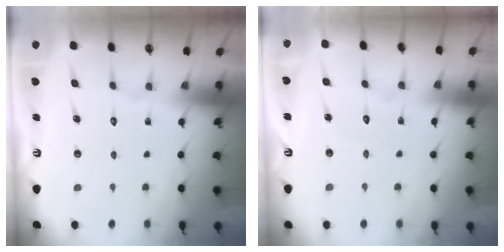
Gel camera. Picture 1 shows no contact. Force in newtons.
{"total": 3.7, "press": 3.7, "slide": 0.4}